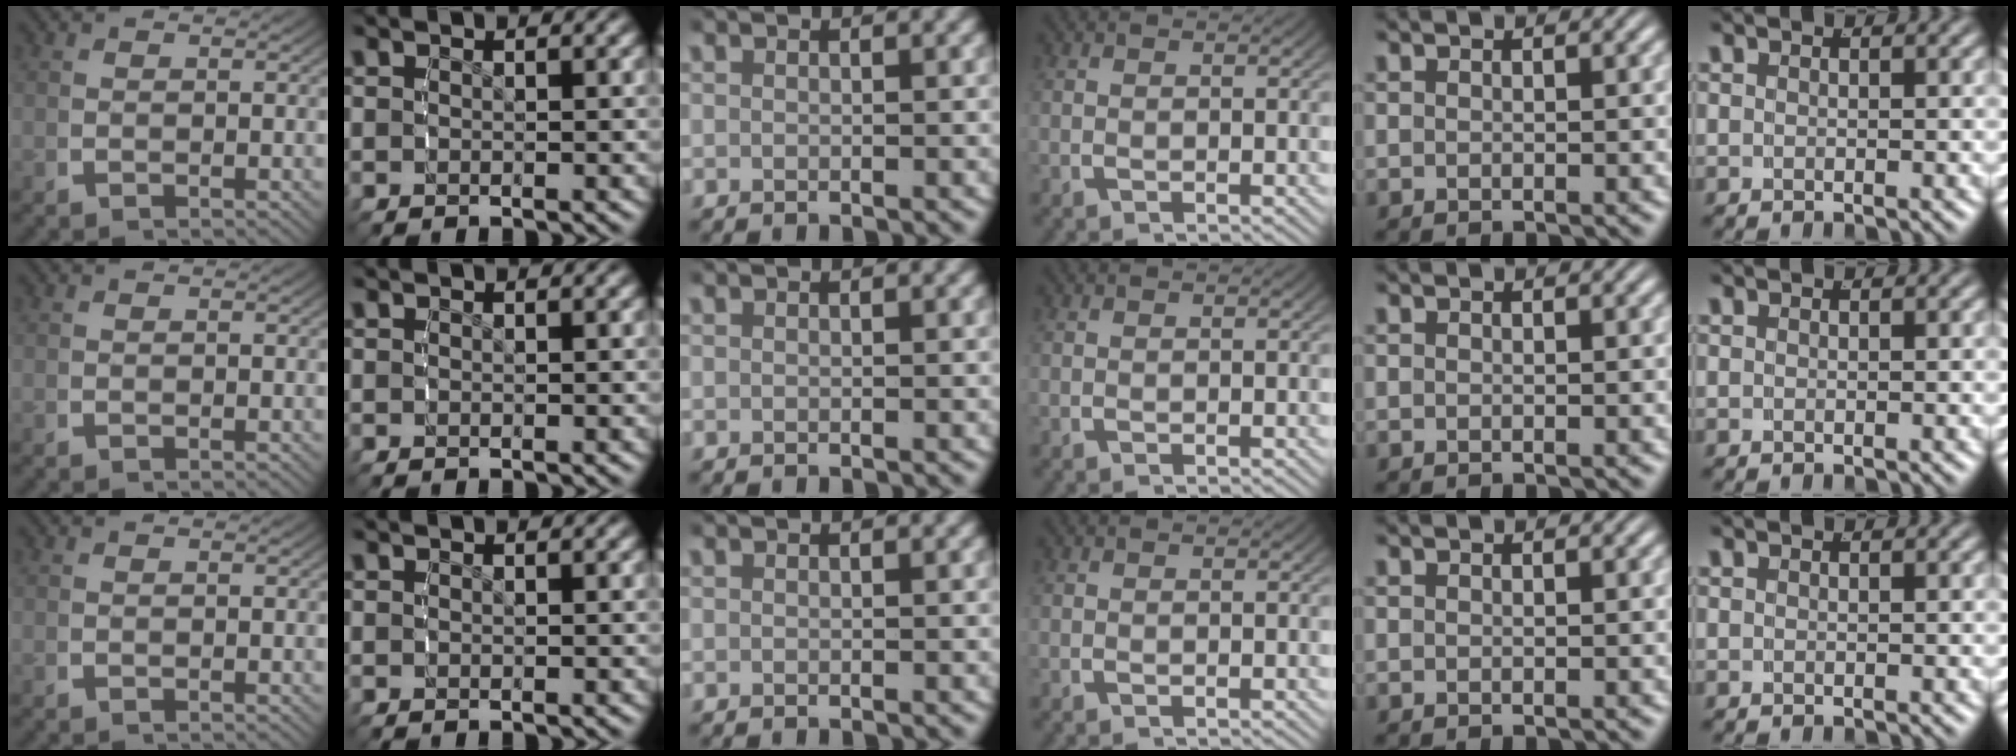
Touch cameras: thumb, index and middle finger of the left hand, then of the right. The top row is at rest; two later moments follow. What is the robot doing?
{"motion": "reach", "object": "scarf"}